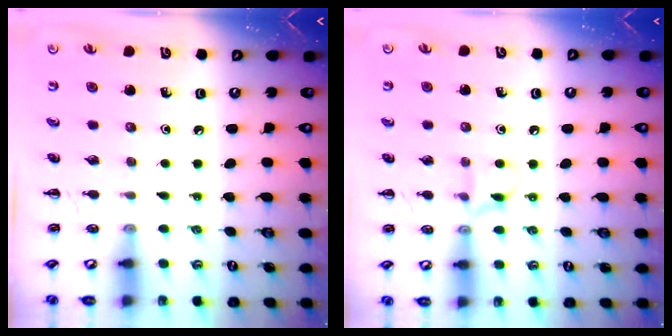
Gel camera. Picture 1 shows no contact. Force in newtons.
{"total": 6.2, "press": 6.0, "slide": 1.4}